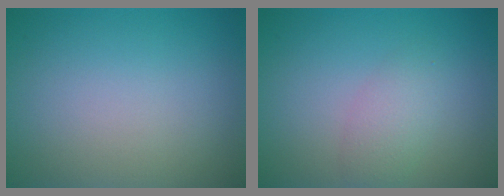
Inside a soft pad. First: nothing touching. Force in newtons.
{"total": 2.1, "press": 2.1, "slide": 0.0}